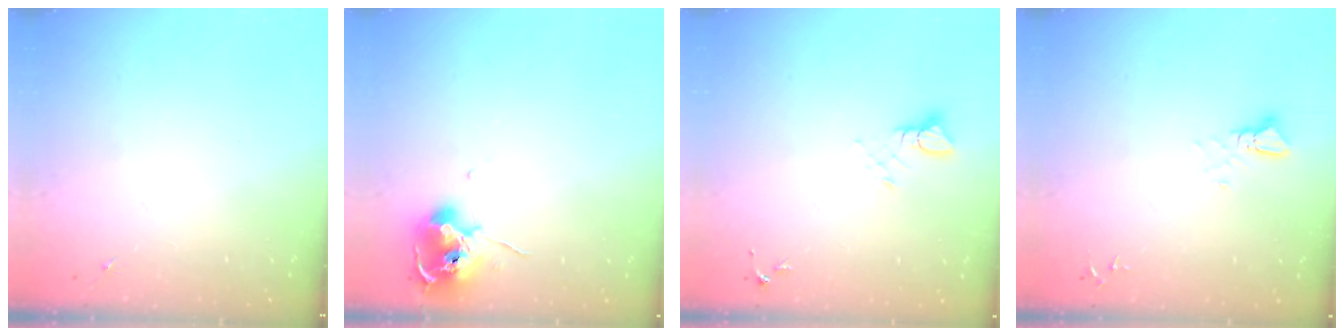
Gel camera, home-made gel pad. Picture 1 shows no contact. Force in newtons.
{"total": 10.3, "press": 10.3, "slide": 0.9}
{"total": 3.9, "press": 3.9, "slide": 0.2}
{"total": 2.4, "press": 2.4, "slide": 0.1}